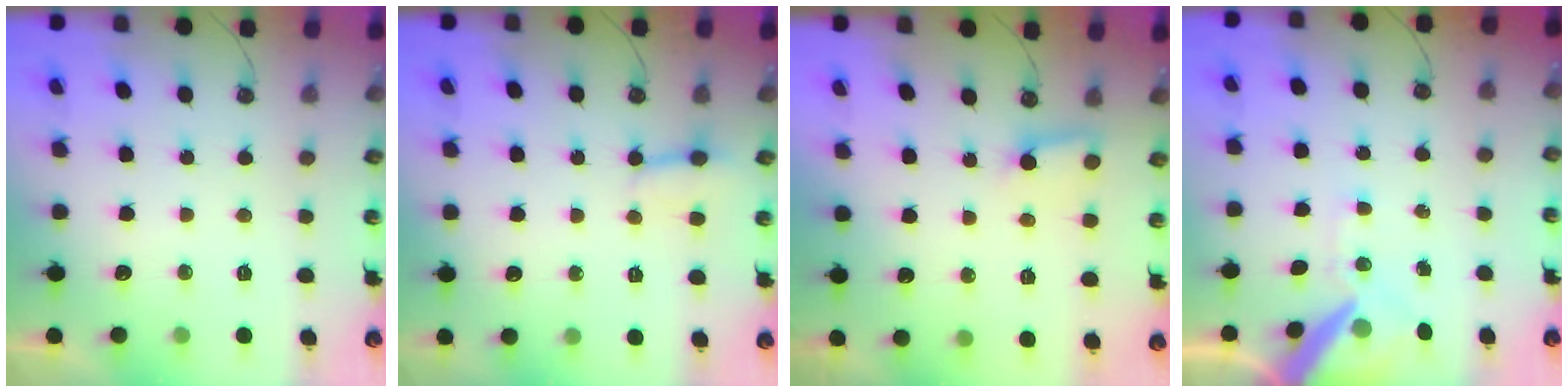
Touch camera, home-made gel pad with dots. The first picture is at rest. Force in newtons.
{"total": 3.7, "press": 3.7, "slide": 0.3}
{"total": 4.4, "press": 4.3, "slide": 0.4}
{"total": 11.9, "press": 11.8, "slide": 1.7}